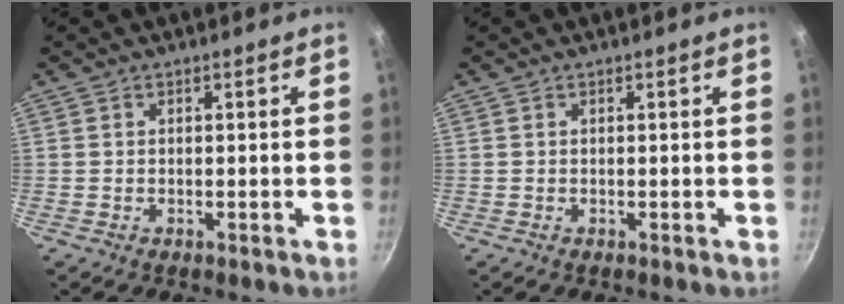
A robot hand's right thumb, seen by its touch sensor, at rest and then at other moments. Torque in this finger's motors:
{"motor_torque": [0.00, 0.00, 0.10, 0.09, 0.03]}